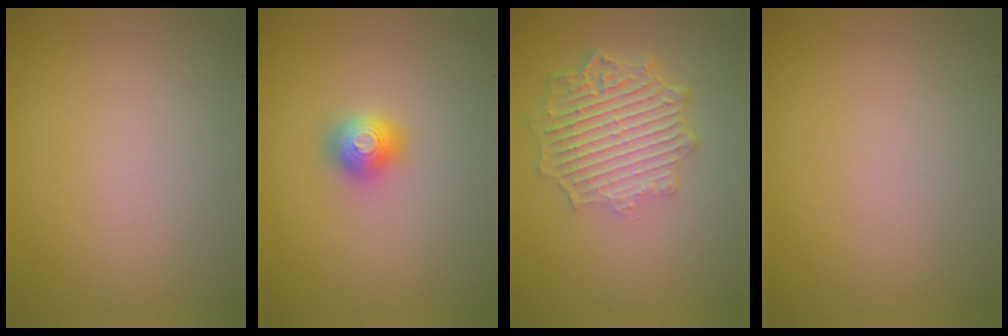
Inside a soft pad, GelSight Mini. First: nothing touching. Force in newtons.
{"total": 2.0, "press": 2.0, "slide": 0.1}
{"total": 6.3, "press": 4.8, "slide": 4.1}
{"total": 0.0}